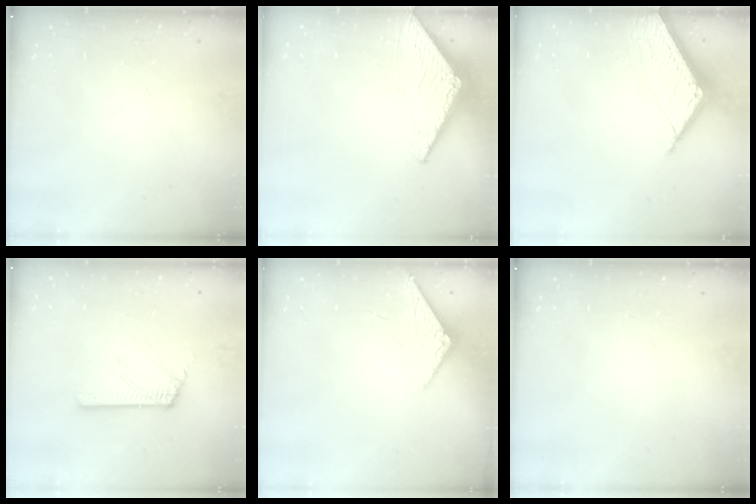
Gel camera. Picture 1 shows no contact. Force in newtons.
{"total": 3.0, "press": 3.0, "slide": 0.2}
{"total": 7.8, "press": 7.8, "slide": 0.1}
{"total": 2.4, "press": 2.4, "slide": 0.2}
{"total": 2.4, "press": 2.4, "slide": 0.3}
{"total": 0.0}